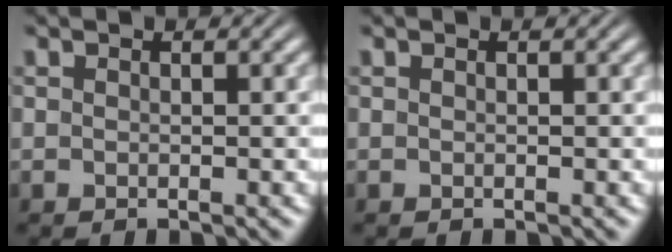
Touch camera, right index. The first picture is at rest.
{"total": 0.0}